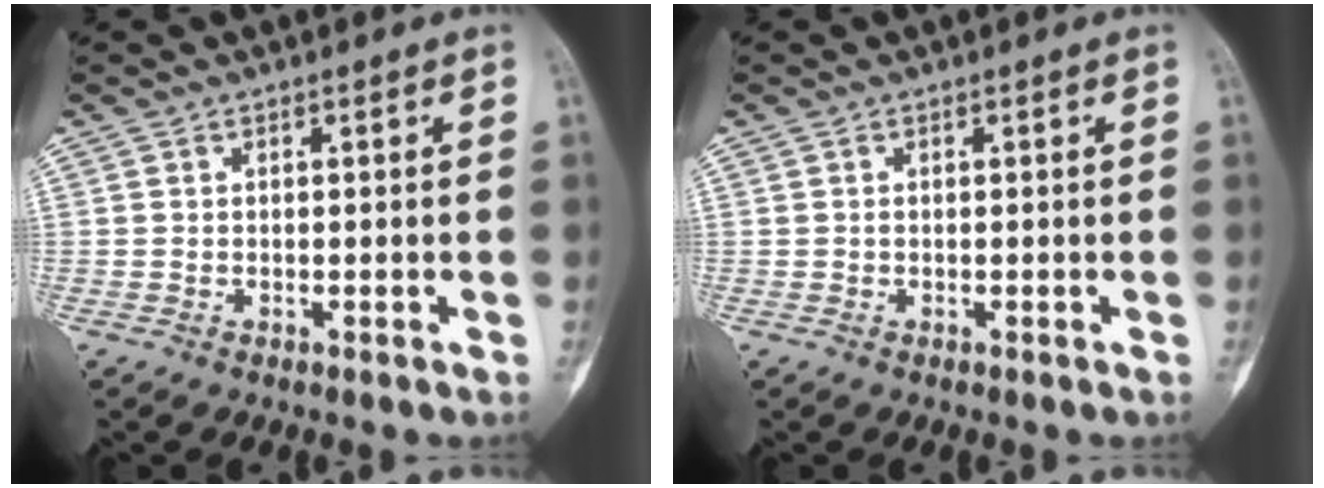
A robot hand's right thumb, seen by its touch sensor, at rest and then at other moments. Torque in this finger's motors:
{"motor_torque": [0.33, -0.02, 0.12, 0.00, 0.05]}